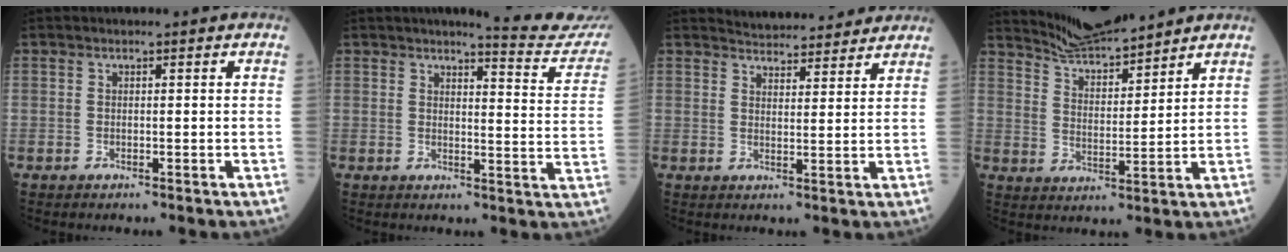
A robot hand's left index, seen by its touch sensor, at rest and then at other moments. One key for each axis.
{"total": 11.0, "fx": 10.8, "fy": -0.6, "fz": 2.2, "tx": -0.018, "ty": -0.071, "tz": 0.110}
{"total": 9.4, "fx": 9.1, "fy": 1.6, "fz": 1.8, "tx": -0.025, "ty": 0.009, "tz": 0.119}
{"total": 8.2, "fx": 8.0, "fy": 0.4, "fz": 1.9, "tx": -0.048, "ty": 0.012, "tz": 0.157}